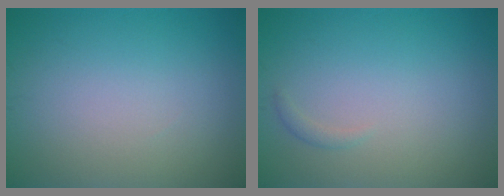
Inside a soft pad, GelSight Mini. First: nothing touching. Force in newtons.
{"total": 0.6, "press": 0.6, "slide": 0.0}